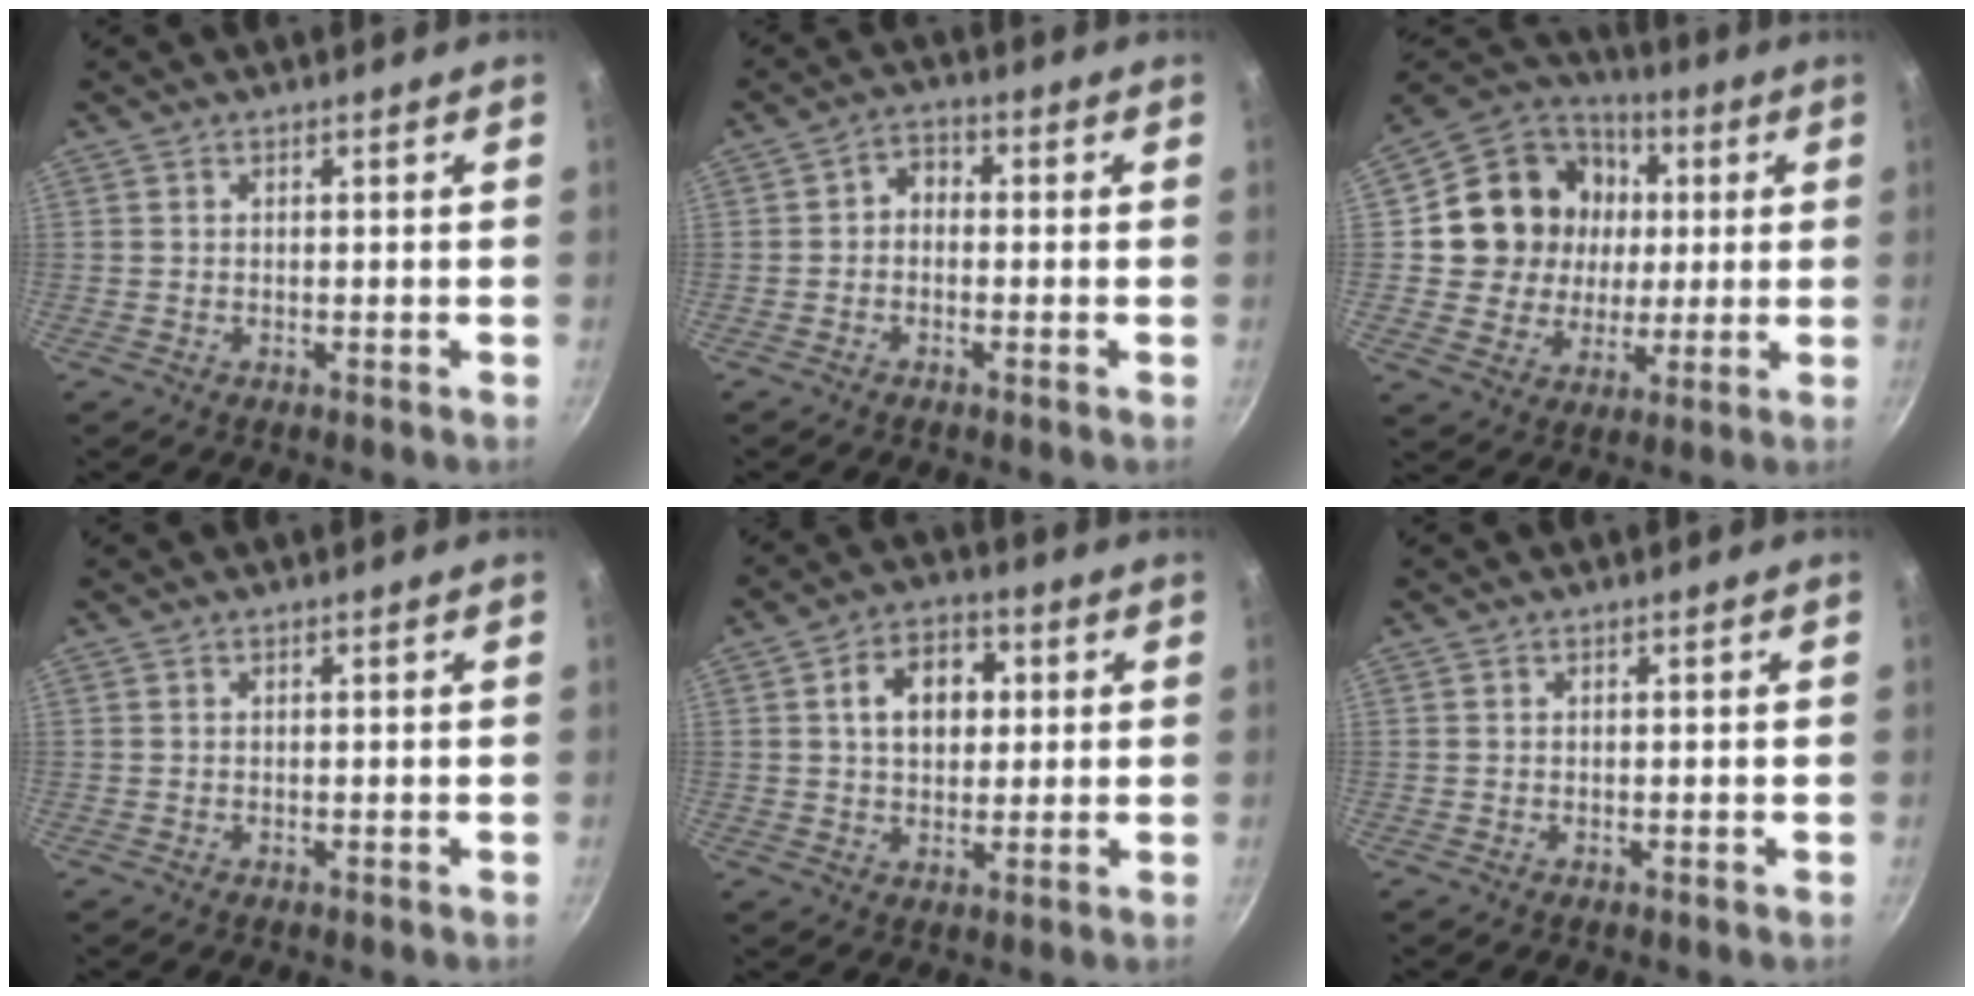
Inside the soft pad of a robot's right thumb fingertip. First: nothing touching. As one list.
[{"total": 3.4, "force": [-0.6, 2.6, 2.1], "torque": [-0.024, 0.015, -0.021]}, {"total": 18.2, "force": [2.9, 16.4, 7.3], "torque": [-0.110, 0.016, 0.050]}, {"total": 0.0}, {"total": 9.9, "force": [2.0, 7.1, 6.6], "torque": [-0.074, 0.010, 0.024]}, {"total": 0.0}]